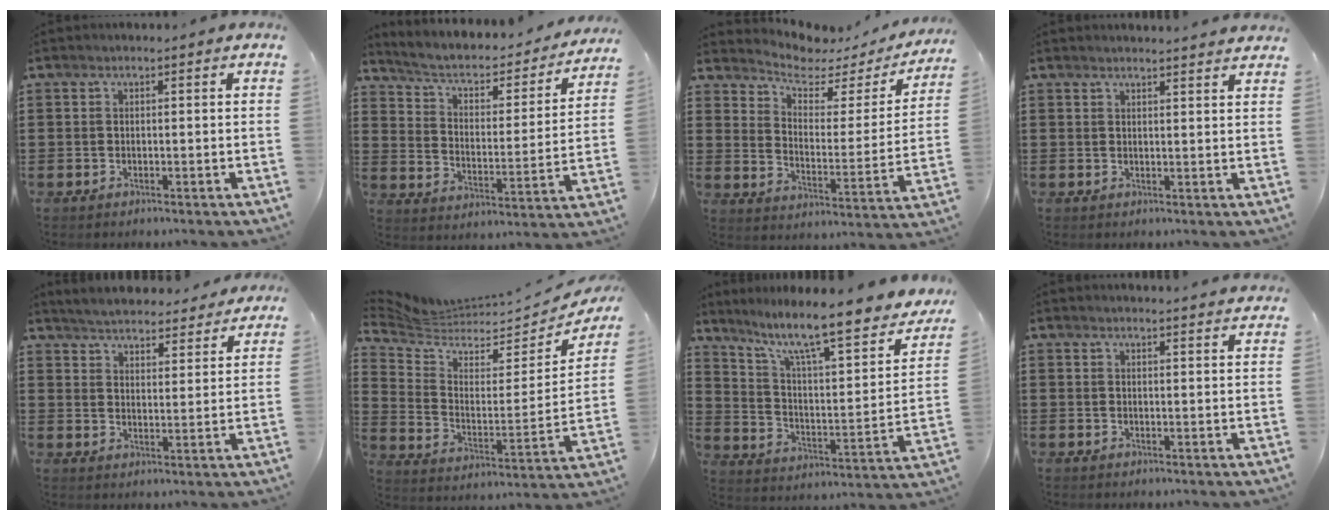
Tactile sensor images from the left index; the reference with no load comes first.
{"total": 3.9, "force": [2.5, 2.0, 2.2], "torque": [-0.059, -0.018, 0.032]}
{"total": 5.0, "force": [4.4, 1.6, 1.5], "torque": [-0.057, -0.032, 0.073]}
{"total": 2.1, "force": [2.0, -0.2, 0.3], "torque": [-0.010, -0.004, 0.040]}
{"total": 4.7, "force": [4.7, 0.1, 0.3], "torque": [-0.027, -0.028, 0.080]}
{"total": 5.3, "force": [4.8, 1.7, 1.6], "torque": [-0.060, -0.043, 0.082]}
{"total": 10.8, "force": [8.4, 1.1, 6.6], "torque": [-0.145, -0.063, 0.132]}
{"total": 2.1, "force": [2.1, -0.3, 0.3], "torque": [-0.009, -0.006, 0.040]}